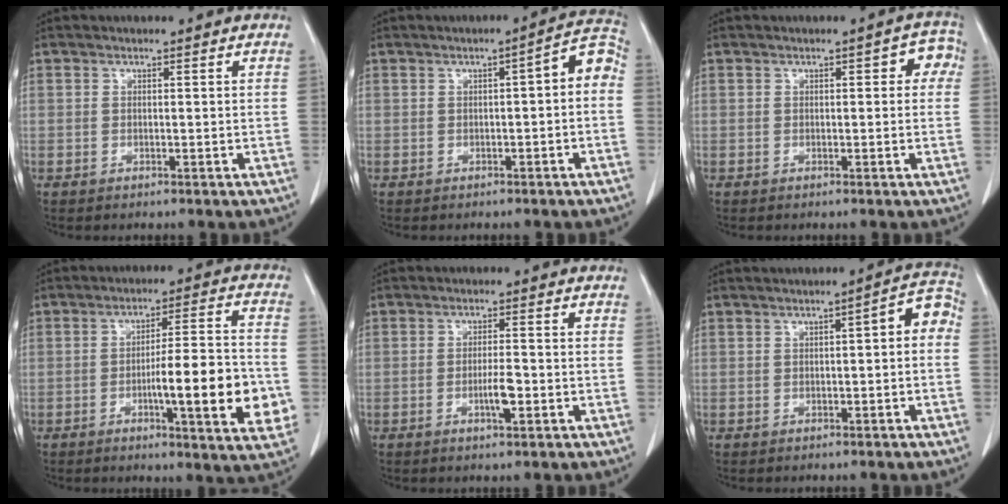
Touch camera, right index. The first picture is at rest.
{"total": 4.9, "force": [-0.4, 1.3, 4.7], "torque": [-0.053, 0.029, -0.011]}
{"total": 3.3, "force": [0.5, 1.8, 2.7], "torque": [-0.019, 0.025, 0.000]}
{"total": 14.6, "force": [-3.6, 1.7, 14.1], "torque": [-0.193, 0.001, -0.051]}
{"total": 3.5, "force": [-1.2, 0.5, 3.3], "torque": [-0.058, 0.000, -0.020]}
{"total": 4.4, "force": [-0.1, 1.4, 4.2], "torque": [-0.046, 0.029, -0.008]}